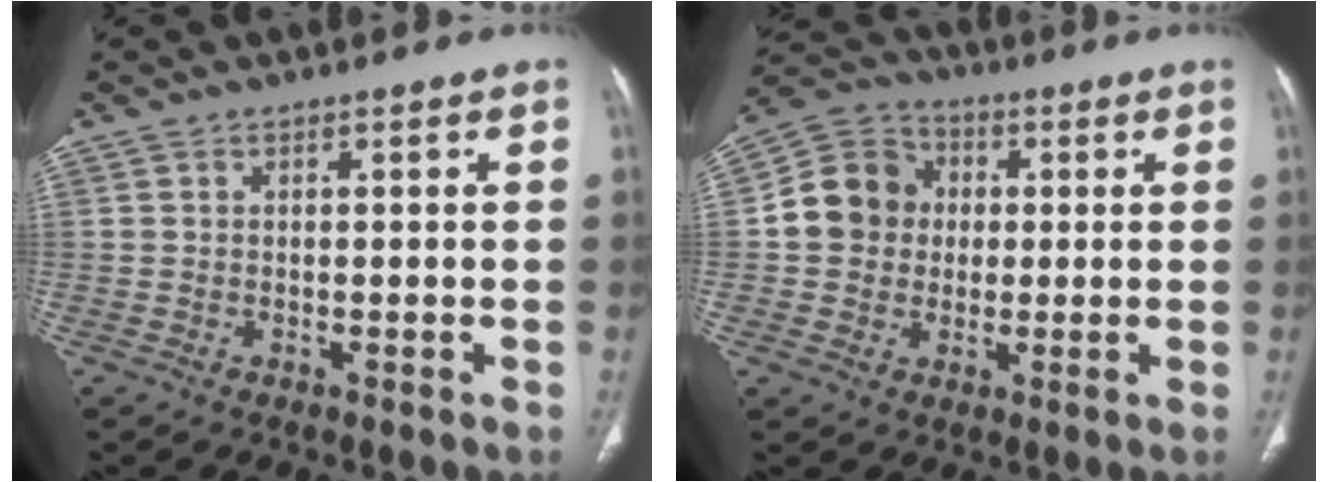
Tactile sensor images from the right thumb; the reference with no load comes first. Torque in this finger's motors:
{"motor_torque": [0.83, 1.67, 0.34, -0.46, 0.07]}